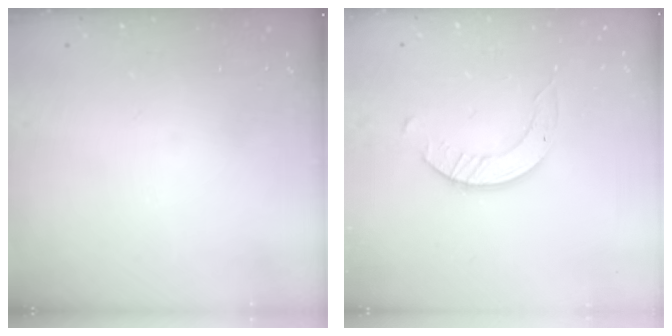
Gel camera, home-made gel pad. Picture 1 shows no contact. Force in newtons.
{"total": 2.4, "press": 2.4, "slide": 0.3}